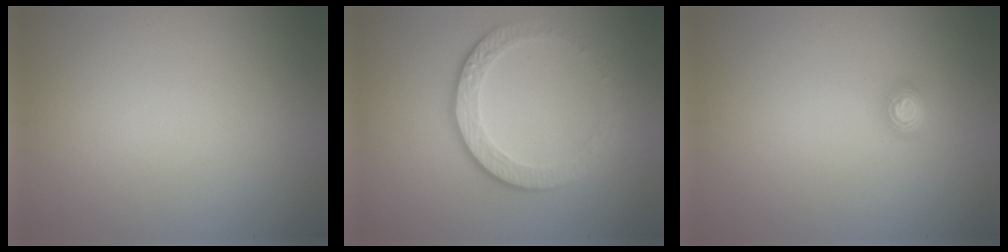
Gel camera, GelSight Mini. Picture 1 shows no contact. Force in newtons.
{"total": 4.2, "press": 3.1, "slide": 2.8}
{"total": 1.5, "press": 1.2, "slide": 0.9}